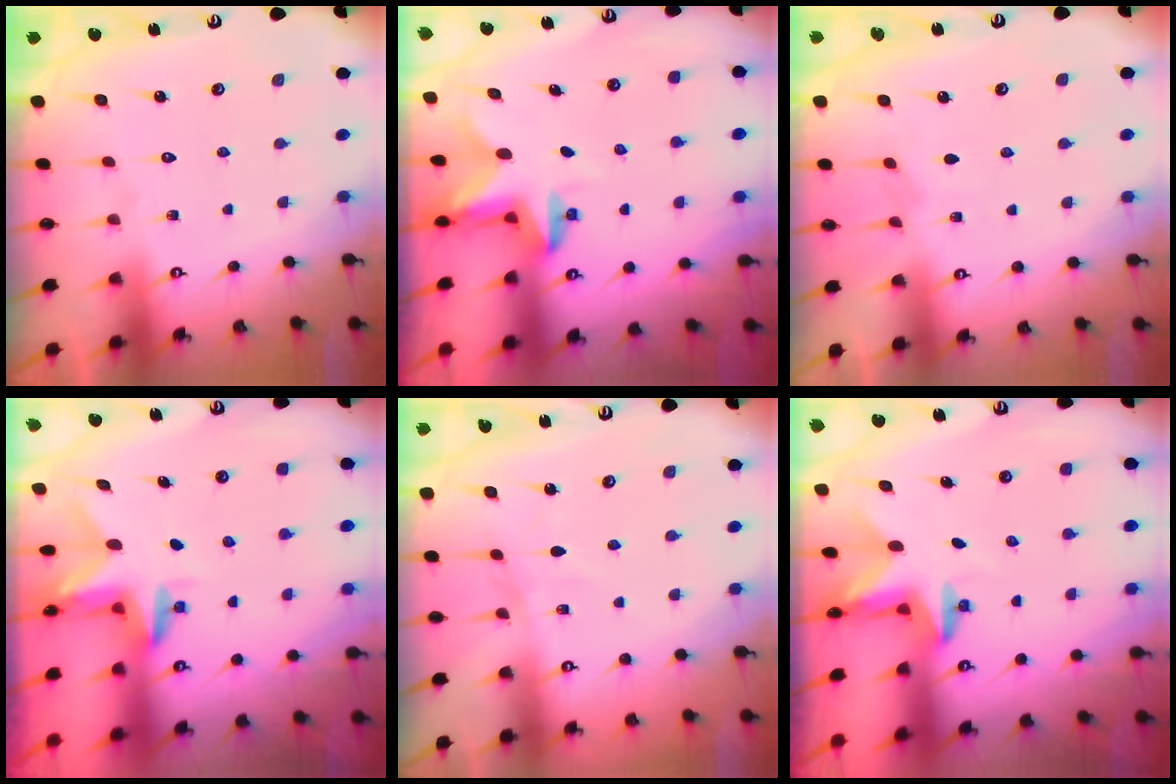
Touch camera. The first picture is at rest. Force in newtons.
{"total": 2.8, "press": 2.7, "slide": 0.5}
{"total": 2.6, "press": 2.5, "slide": 0.5}
{"total": 3.0, "press": 3.0, "slide": 0.3}
{"total": 2.3, "press": 2.3, "slide": 0.3}
{"total": 2.3, "press": 2.3, "slide": 0.4}